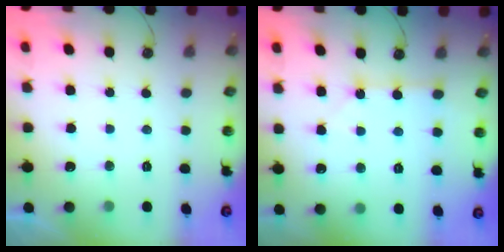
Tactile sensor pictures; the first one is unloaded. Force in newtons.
{"total": 1.8, "press": 1.8, "slide": 0.3}